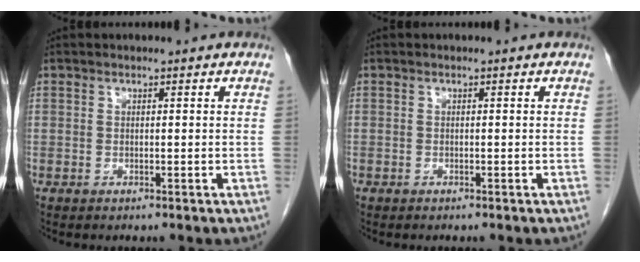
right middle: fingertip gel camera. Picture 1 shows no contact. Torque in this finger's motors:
{"motor_torque": [1.23, -0.91, 0.59, 0.16]}